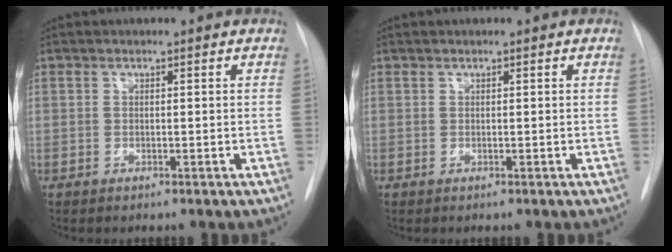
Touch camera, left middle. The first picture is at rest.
{"total": 0.0}